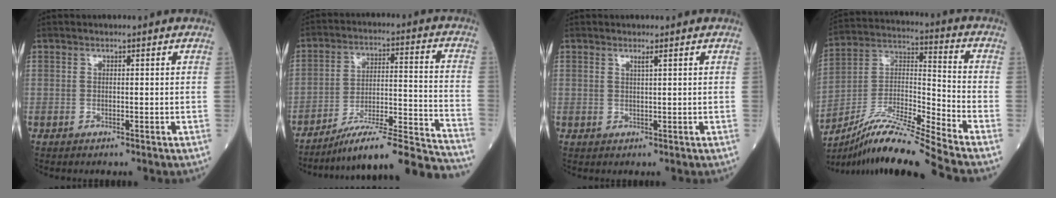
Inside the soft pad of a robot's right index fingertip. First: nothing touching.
{"total": 21.7, "force": [-20.1, -0.5, 8.1], "torque": [-0.084, 0.015, -0.295]}
{"total": 0.9, "force": [0.6, -0.2, 0.6], "torque": [-0.015, -0.005, 0.011]}
{"total": 15.9, "force": [-13.8, -2.3, 7.4], "torque": [-0.141, 0.012, -0.252]}